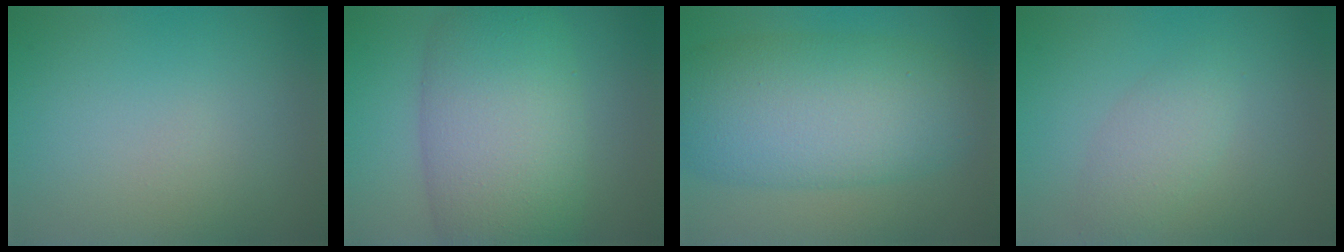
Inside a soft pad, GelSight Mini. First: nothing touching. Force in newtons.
{"total": 10.3, "press": 10.3, "slide": 0.5}
{"total": 10.2, "press": 10.2, "slide": 0.1}
{"total": 2.4, "press": 2.4, "slide": 0.1}